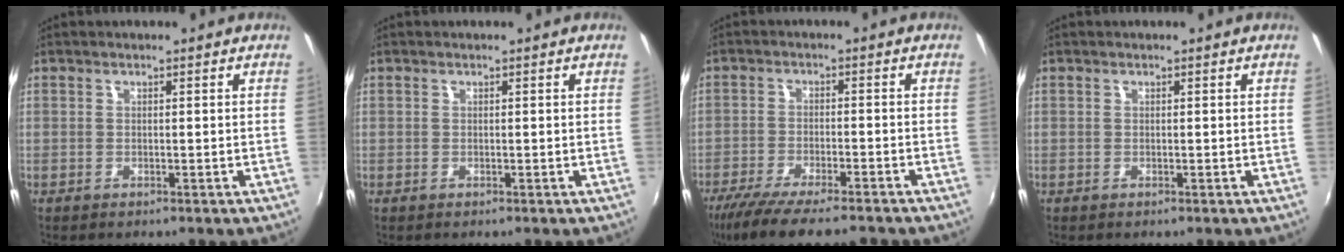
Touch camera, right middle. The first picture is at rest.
{"total": 0.0}
{"total": 14.1, "force": [-11.8, 2.5, 7.4], "torque": [-0.153, -0.038, -0.188]}
{"total": 0.0}